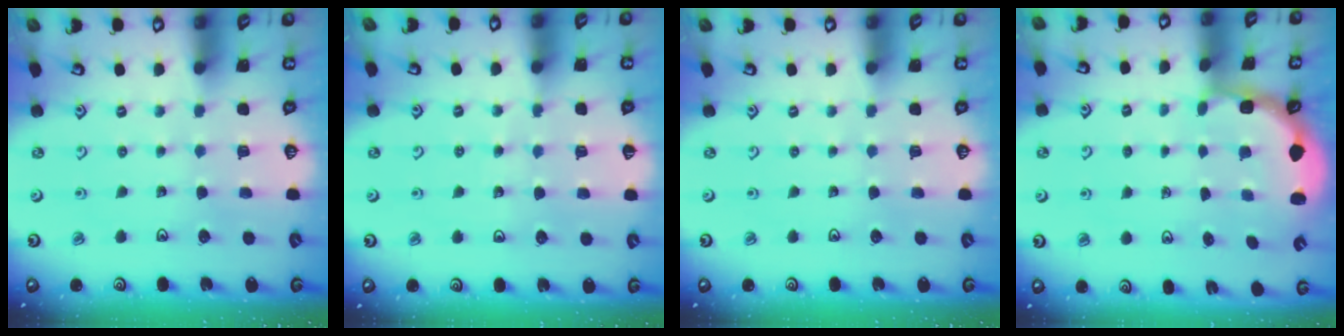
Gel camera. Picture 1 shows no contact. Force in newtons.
{"total": 3.4, "press": 3.3, "slide": 0.9}
{"total": 0.0}
{"total": 2.9, "press": 2.3, "slide": 1.7}